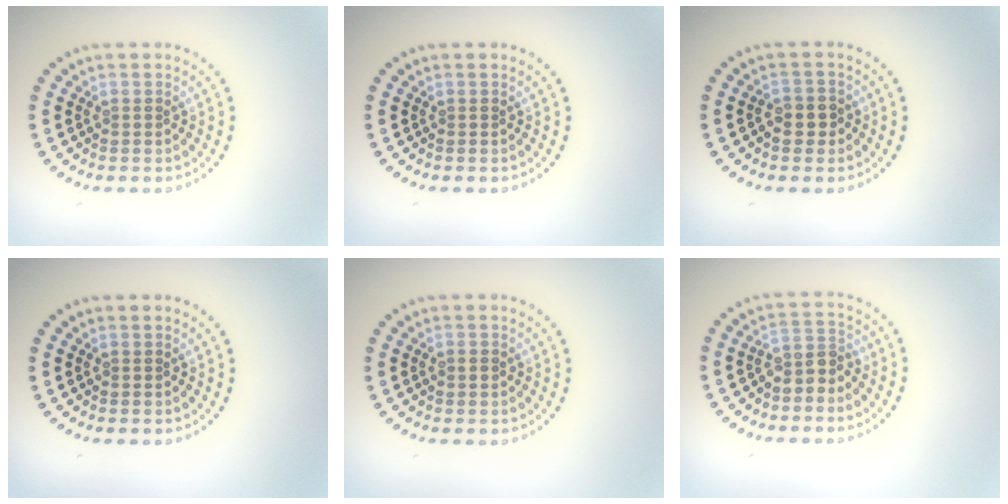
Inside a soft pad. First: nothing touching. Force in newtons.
{"total": 0.0}
{"total": 1.6, "press": 1.5, "slide": 0.4}
{"total": 0.0}
{"total": 1.0, "press": 1.0, "slide": 0.2}
{"total": 2.5, "press": 1.9, "slide": 1.5}